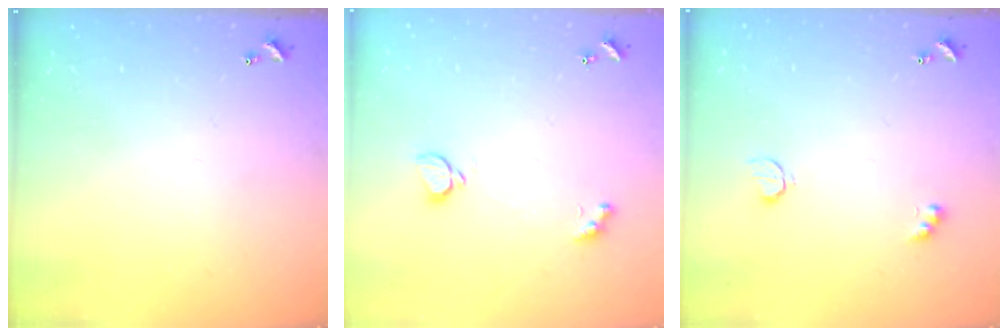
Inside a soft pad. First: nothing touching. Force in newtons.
{"total": 1.9, "press": 1.7, "slide": 0.8}
{"total": 2.5, "press": 2.4, "slide": 0.5}